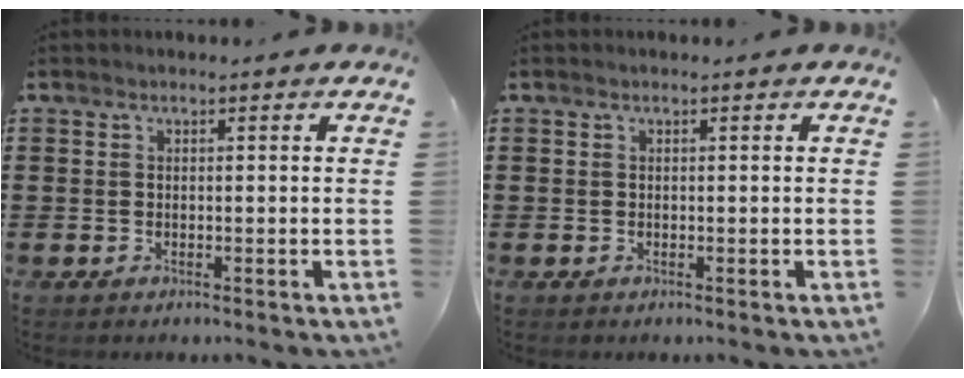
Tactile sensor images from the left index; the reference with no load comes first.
{"total": 0.0}